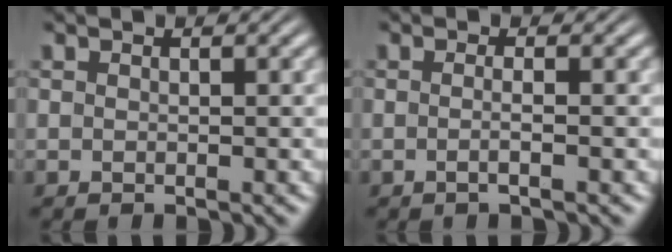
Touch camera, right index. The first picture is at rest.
{"total": 1.2, "force": [-0.7, -0.1, 1.0], "torque": [-0.020, 0.002, -0.016]}